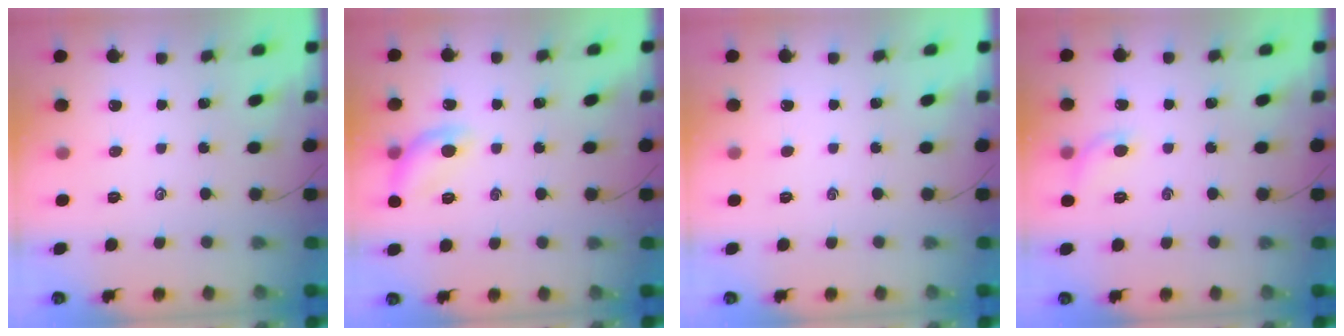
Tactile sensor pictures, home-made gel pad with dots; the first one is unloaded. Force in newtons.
{"total": 9.1, "press": 9.1, "slide": 0.1}
{"total": 0.0}
{"total": 6.3, "press": 6.2, "slide": 1.2}